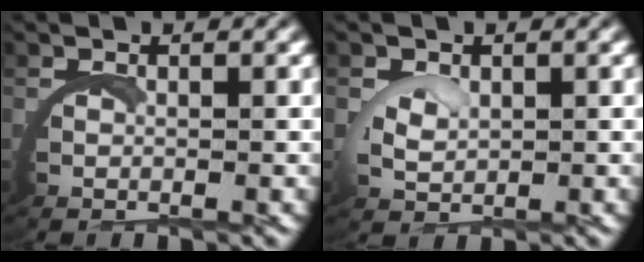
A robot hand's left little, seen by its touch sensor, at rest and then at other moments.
{"total": 1.7, "force": [1.1, 0.7, 1.0], "torque": [-0.033, -0.007, 0.027]}